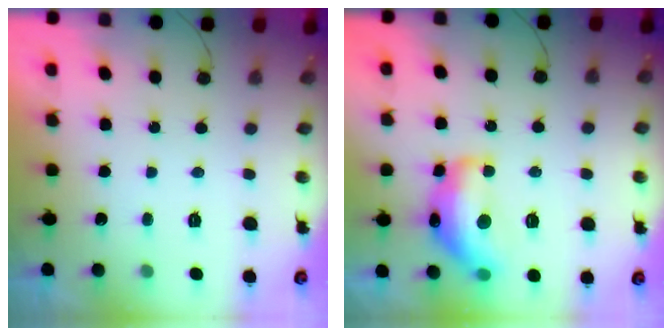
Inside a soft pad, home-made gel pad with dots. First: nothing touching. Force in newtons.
{"total": 16.3, "press": 16.2, "slide": 1.1}